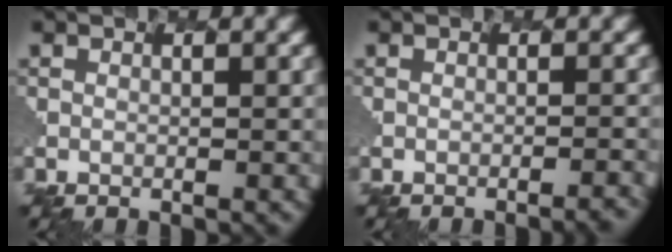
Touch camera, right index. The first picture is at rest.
{"total": 2.2, "force": [-1.6, 0.5, 1.4], "torque": [-0.008, 0.013, -0.018]}